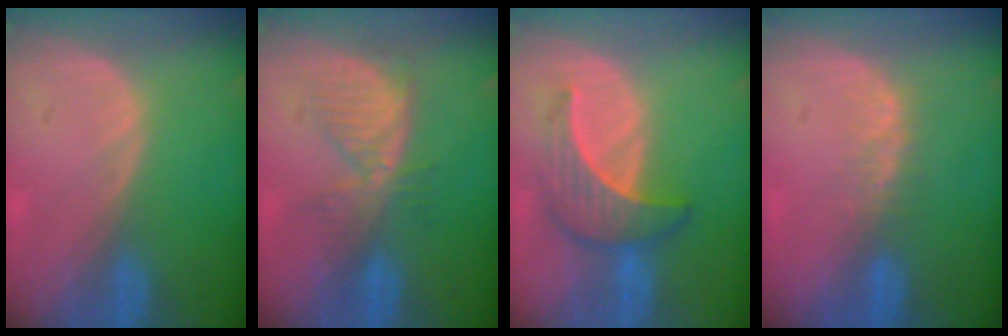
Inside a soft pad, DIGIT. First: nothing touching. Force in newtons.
{"total": 6.0, "press": 5.9, "slide": 0.6}
{"total": 6.5, "press": 6.4, "slide": 1.1}
{"total": 2.8, "press": 2.4, "slide": 1.5}